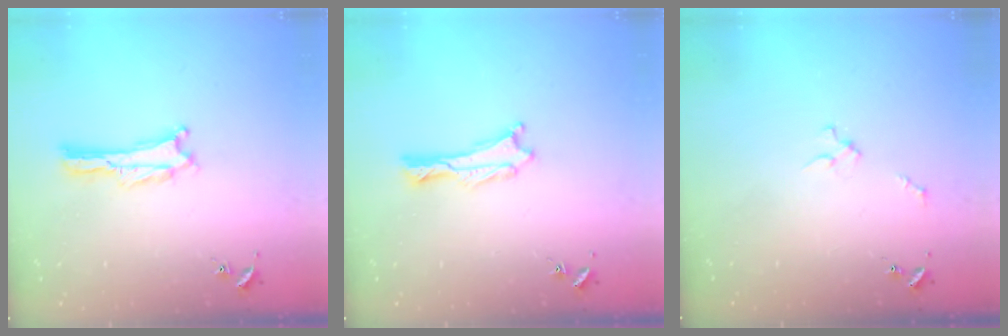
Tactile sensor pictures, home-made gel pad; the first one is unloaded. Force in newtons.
{"total": 0.6, "press": 0.6, "slide": 0.2}
{"total": 2.3, "press": 2.2, "slide": 0.3}